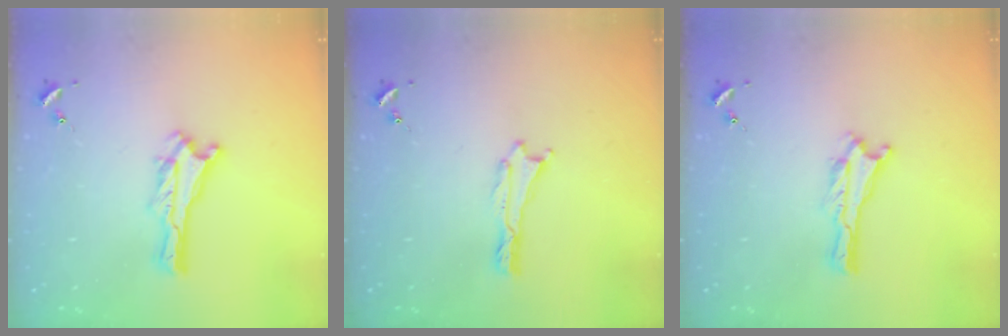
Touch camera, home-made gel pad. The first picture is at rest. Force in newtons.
{"total": 0.0}
{"total": 0.0}